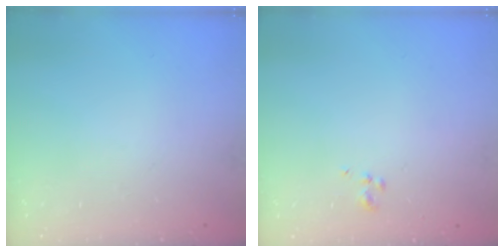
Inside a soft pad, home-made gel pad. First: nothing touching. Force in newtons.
{"total": 1.3, "press": 1.2, "slide": 0.6}